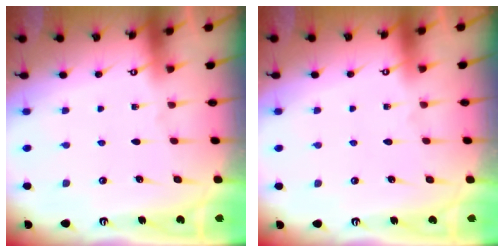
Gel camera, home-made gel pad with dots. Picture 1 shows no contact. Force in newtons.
{"total": 1.8, "press": 1.8, "slide": 0.1}